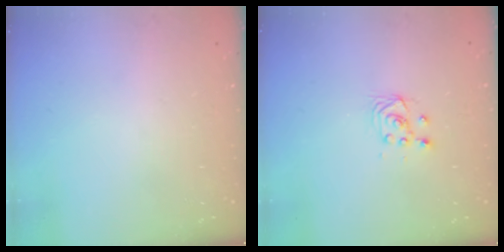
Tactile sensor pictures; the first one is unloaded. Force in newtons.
{"total": 2.9, "press": 2.6, "slide": 1.3}